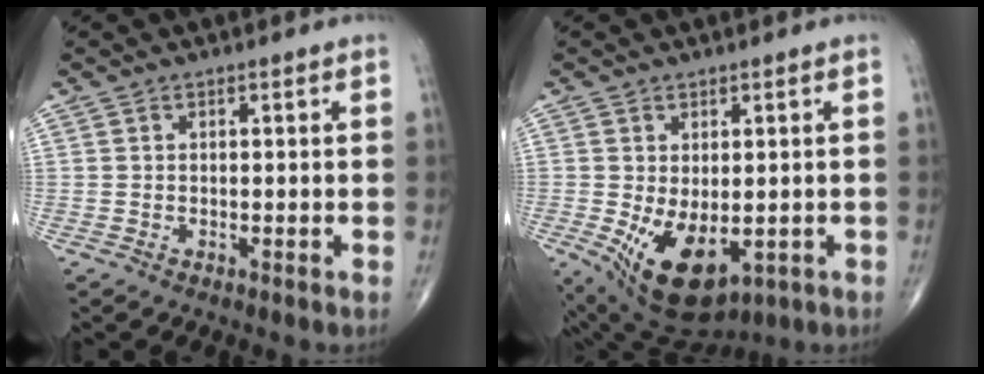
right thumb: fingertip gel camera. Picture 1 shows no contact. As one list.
[{"total": 11.7, "force": [-2.6, 6.5, 9.3], "torque": [-0.146, -0.013, -0.019]}]